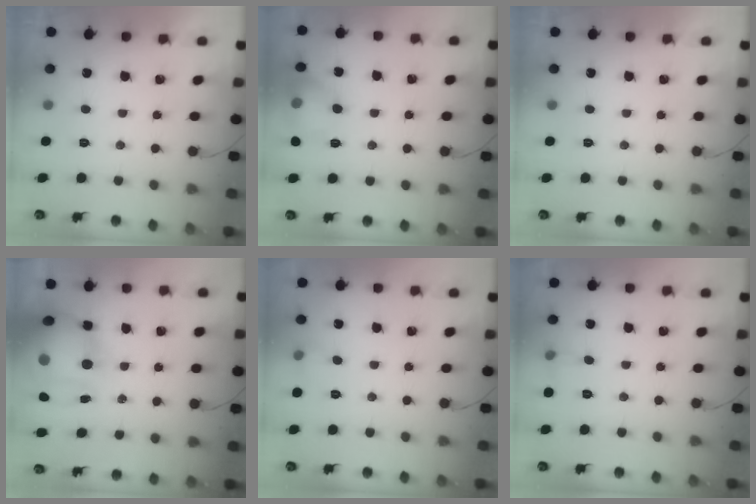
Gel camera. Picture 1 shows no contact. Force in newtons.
{"total": 10.9, "press": 10.8, "slide": 0.8}
{"total": 0.0}
{"total": 21.3, "press": 19.3, "slide": 8.9}
{"total": 5.7, "press": 4.1, "slide": 3.9}
{"total": 4.4, "press": 4.2, "slide": 1.3}